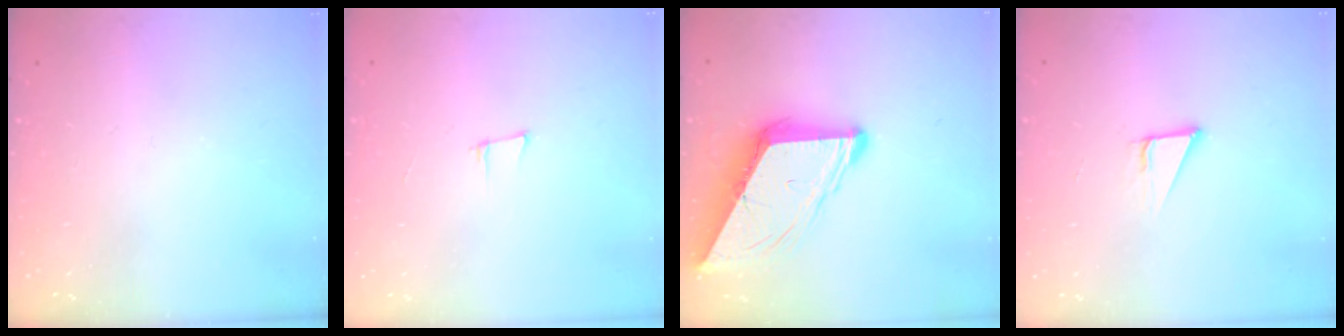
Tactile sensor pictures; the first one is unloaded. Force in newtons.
{"total": 5.8, "press": 5.1, "slide": 2.8}
{"total": 11.4, "press": 11.3, "slide": 1.3}
{"total": 2.8, "press": 2.8, "slide": 0.2}